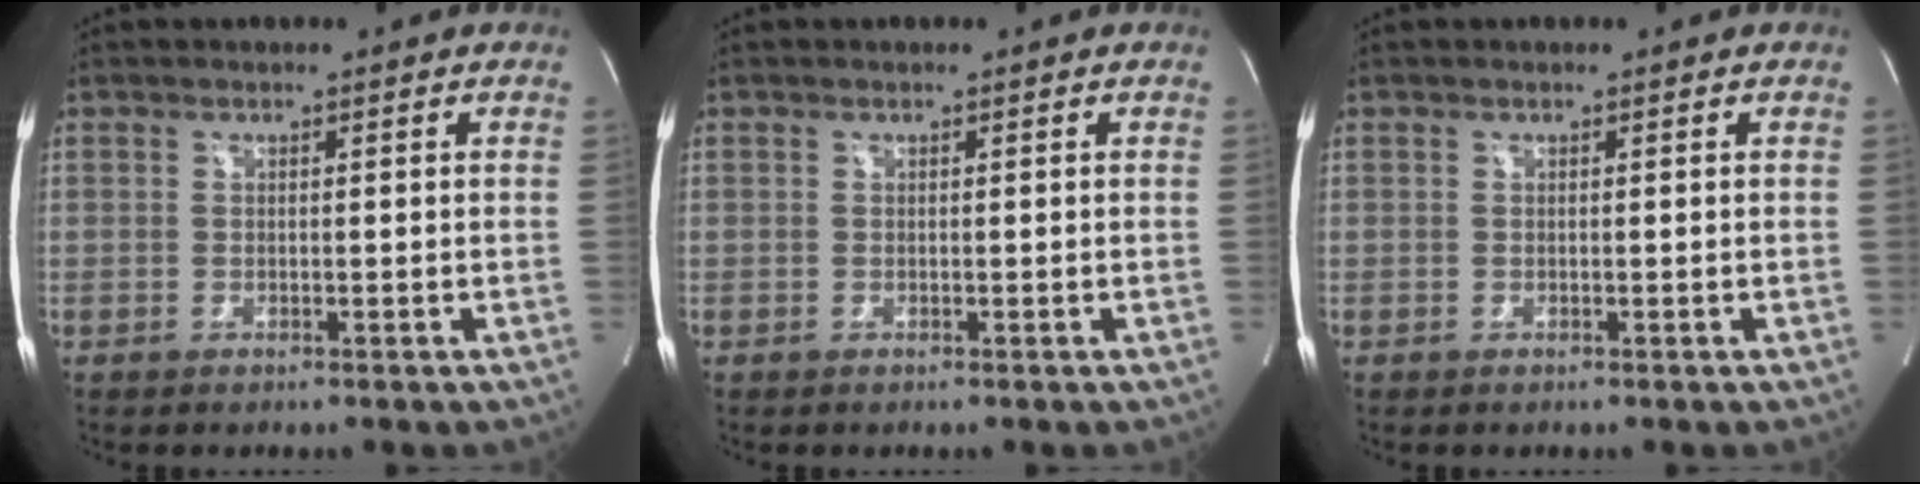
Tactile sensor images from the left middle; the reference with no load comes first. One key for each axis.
{"total": 0.0}
{"total": 0.0}